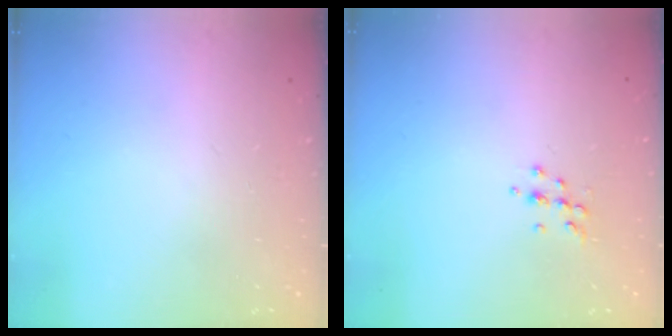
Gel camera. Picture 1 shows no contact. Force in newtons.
{"total": 4.8, "press": 4.7, "slide": 0.5}